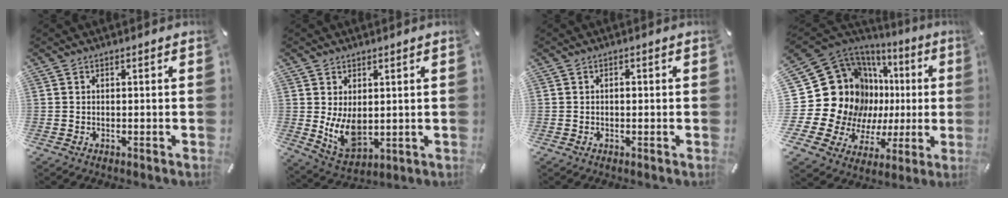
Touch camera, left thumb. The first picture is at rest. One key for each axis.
{"total": 8.6, "fx": 1.1, "fy": 6.2, "fz": 5.8, "tx": -0.111, "ty": -0.012, "tz": 0.022}
{"total": 0.7, "fx": -0.1, "fy": 0.4, "fz": 0.5, "tx": -0.011, "ty": 0.001, "tz": -0.002}
{"total": 24.9, "fx": 5.3, "fy": 19.1, "fz": 15.1, "tx": -0.295, "ty": -0.087, "tz": 0.146}